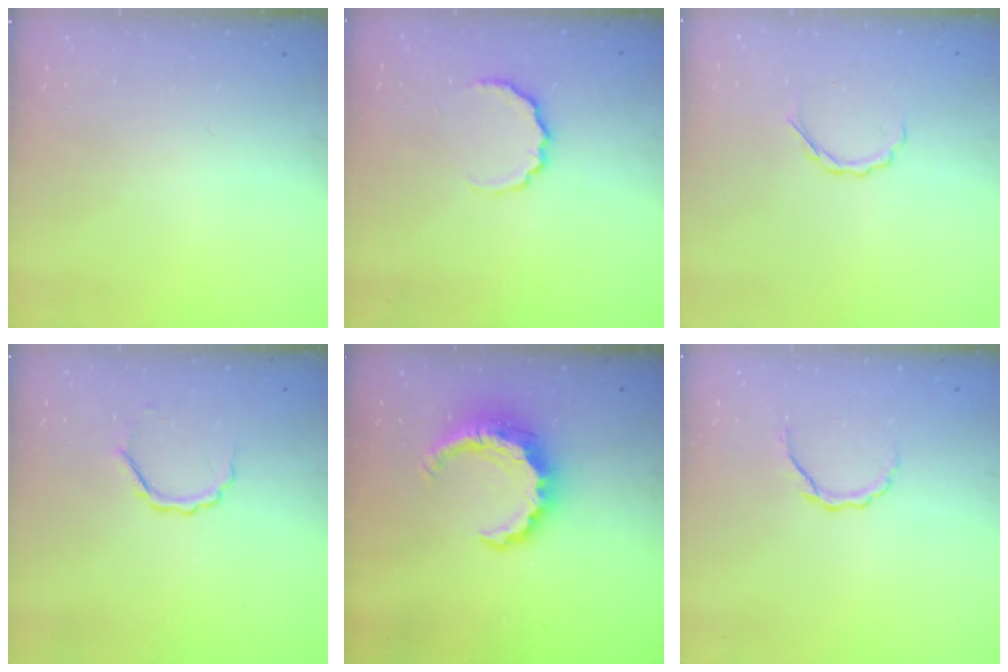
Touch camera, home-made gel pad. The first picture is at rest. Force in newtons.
{"total": 6.5, "press": 6.4, "slide": 1.1}
{"total": 3.2, "press": 3.1, "slide": 0.8}
{"total": 3.3, "press": 3.3, "slide": 0.6}
{"total": 10.0, "press": 9.9, "slide": 1.3}
{"total": 5.0, "press": 4.9, "slide": 1.1}